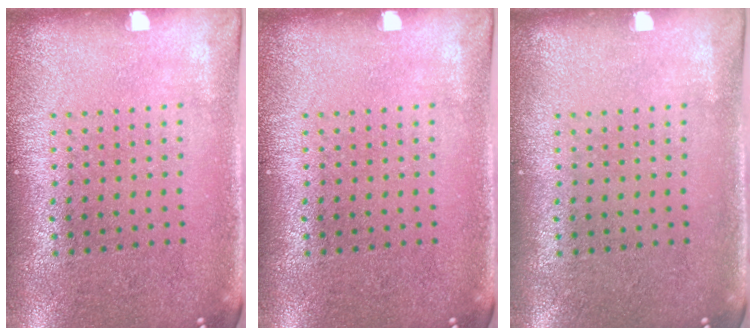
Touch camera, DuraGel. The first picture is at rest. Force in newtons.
{"total": 0.0}
{"total": 0.0}